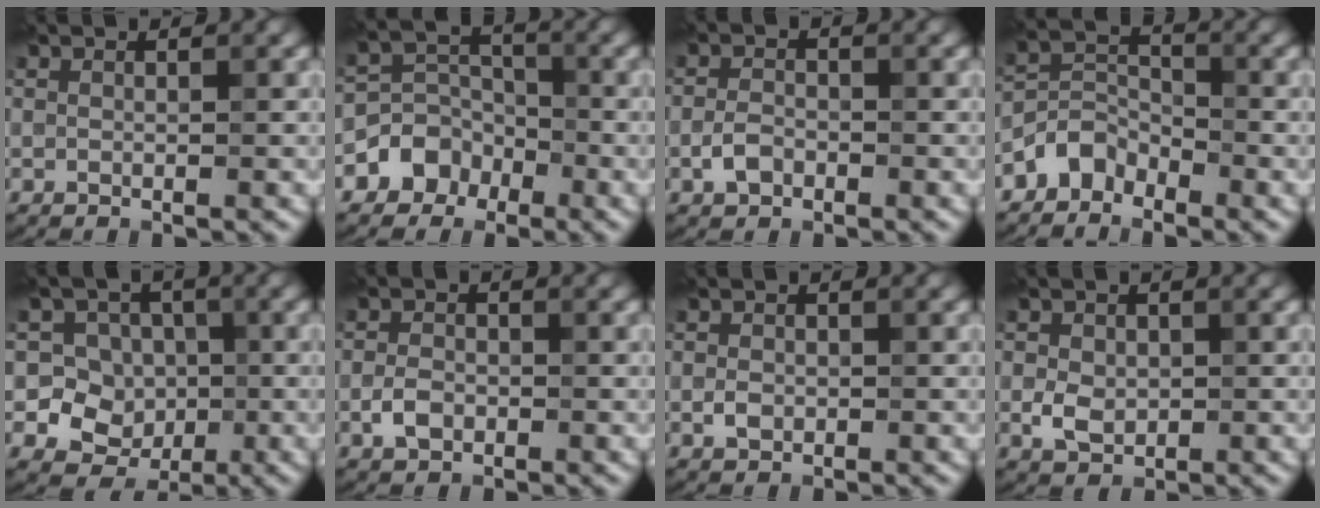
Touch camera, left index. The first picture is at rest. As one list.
[{"total": 4.5, "force": [-2.5, 3.6, 0.9], "torque": [0.018, 0.009, -0.060]}, {"total": 2.0, "force": [-0.9, 1.3, 1.1], "torque": [-0.022, 0.004, -0.024]}, {"total": 3.1, "force": [-2.4, 1.8, 0.7], "torque": [-0.009, 0.012, -0.056]}, {"total": 8.5, "force": [0.0, 8.1, 2.5], "torque": [-0.045, 0.032, -0.023]}, {"total": 2.2, "force": [-0.8, 1.5, 1.3], "torque": [-0.025, 0.002, -0.021]}, {"total": 1.4, "force": [-0.3, 1.1, 0.8], "torque": [-0.014, -0.001, -0.009]}, {"total": 2.6, "force": [-0.2, 2.1, 1.5], "torque": [-0.030, -0.004, -0.007]}]